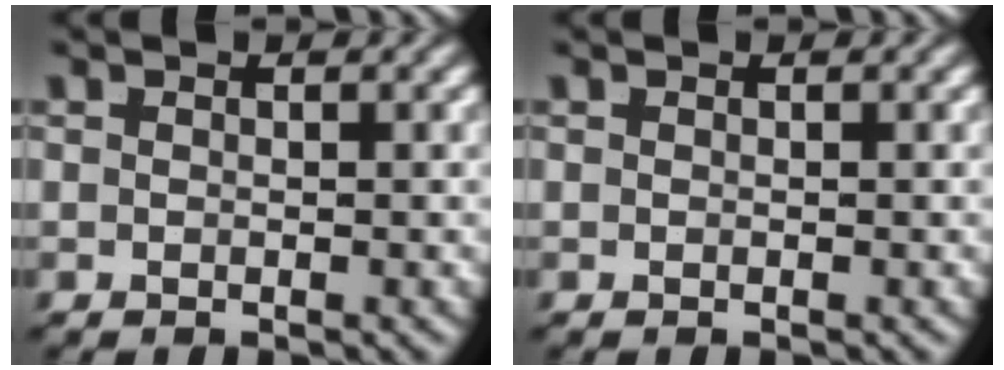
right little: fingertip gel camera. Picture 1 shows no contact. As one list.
[{"total": 0.0}]